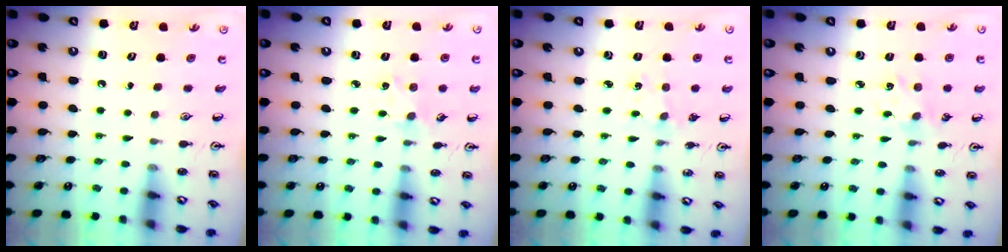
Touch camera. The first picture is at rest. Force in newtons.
{"total": 2.8, "press": 2.8, "slide": 0.4}
{"total": 2.0, "press": 2.0, "slide": 0.3}
{"total": 2.9, "press": 2.8, "slide": 0.4}